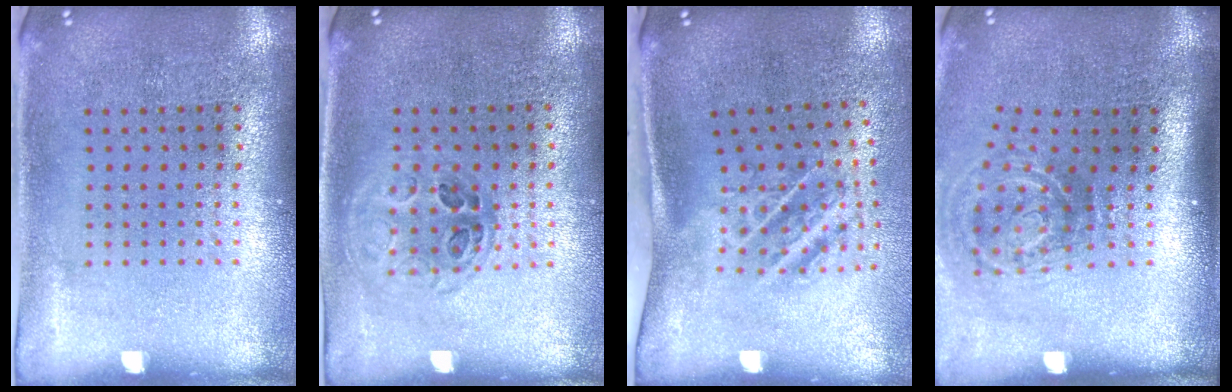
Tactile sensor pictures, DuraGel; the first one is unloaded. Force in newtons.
{"total": 1.0, "press": 0.9, "slide": 0.4}
{"total": 1.9, "press": 1.1, "slide": 1.6}
{"total": 2.0, "press": 1.2, "slide": 1.6}